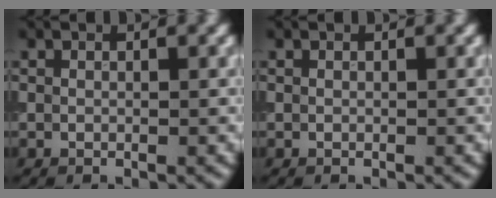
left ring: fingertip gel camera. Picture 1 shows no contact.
{"total": 0.0}